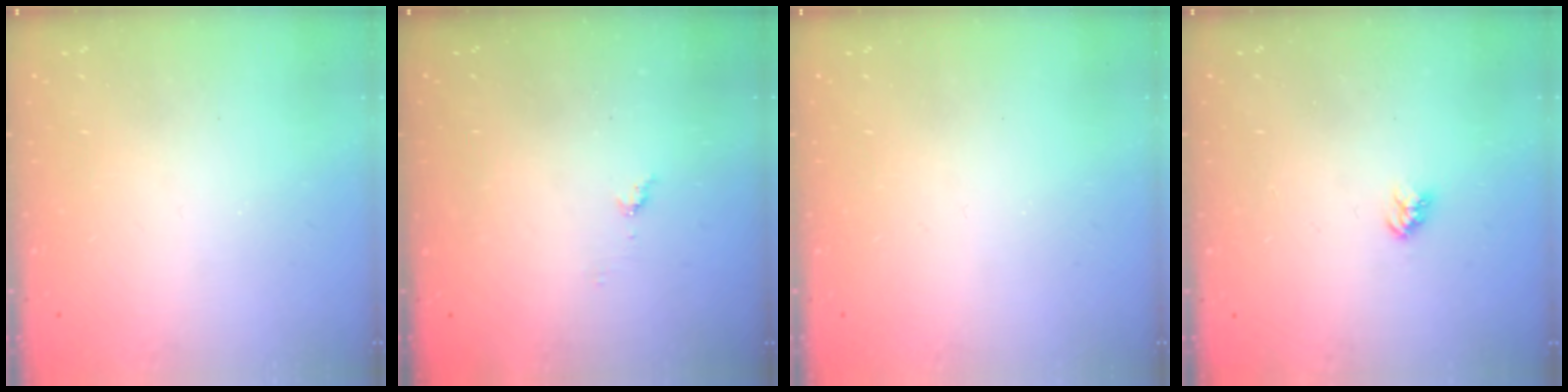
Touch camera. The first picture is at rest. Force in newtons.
{"total": 4.3, "press": 4.2, "slide": 0.5}
{"total": 0.0}
{"total": 3.1, "press": 3.1, "slide": 0.4}